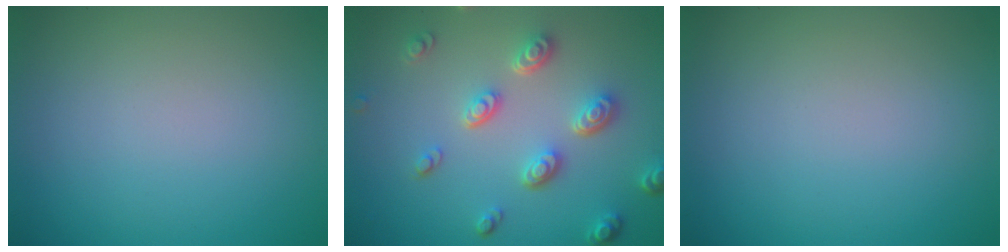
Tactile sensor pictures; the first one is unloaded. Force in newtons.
{"total": 4.5, "press": 3.6, "slide": 2.8}
{"total": 0.0}